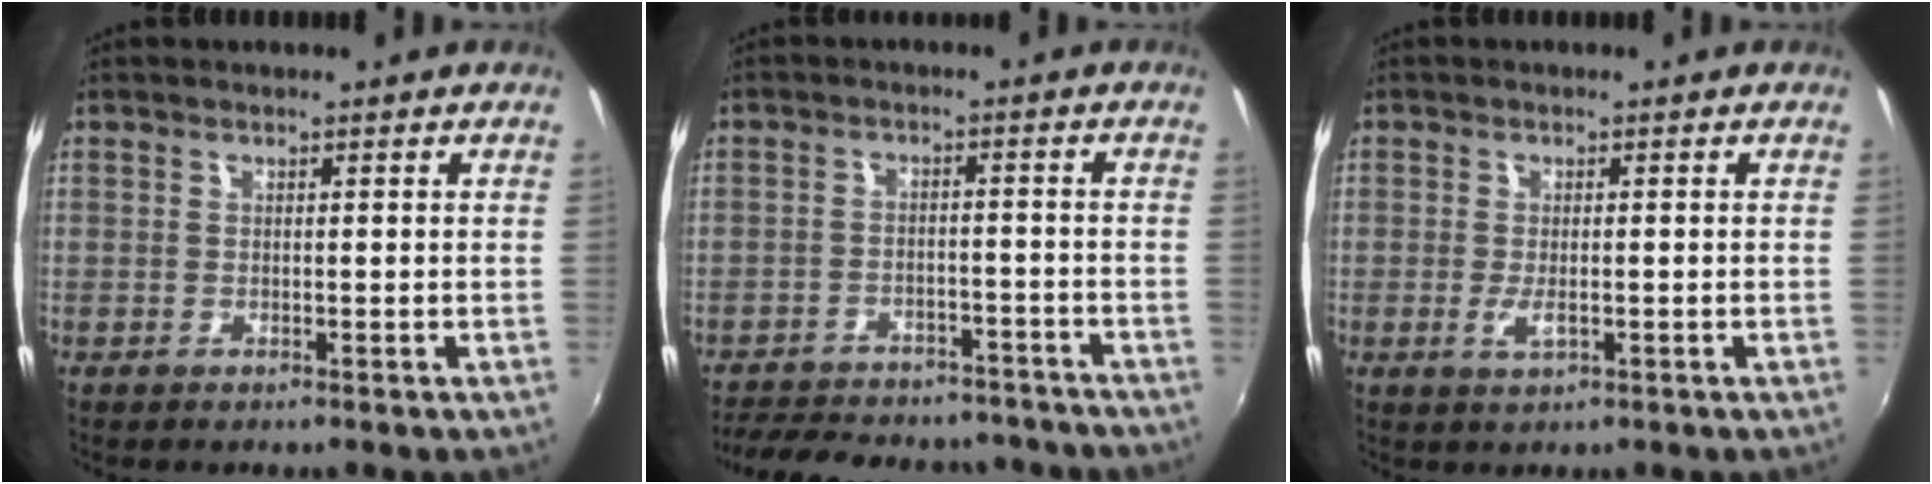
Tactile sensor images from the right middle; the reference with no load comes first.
{"total": 19.6, "force": [-16.9, 6.8, 7.3], "torque": [-0.159, 0.011, -0.215]}
{"total": 2.1, "force": [-0.1, 0.6, 2.0], "torque": [-0.037, -0.007, -0.002]}